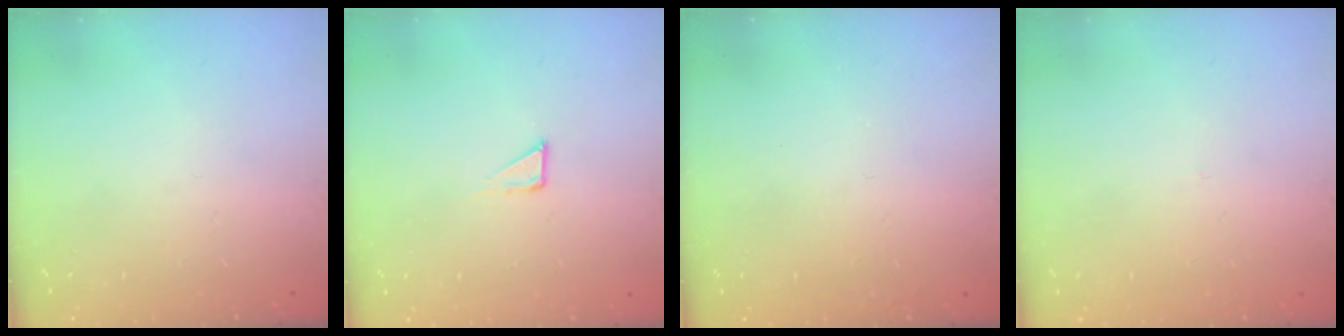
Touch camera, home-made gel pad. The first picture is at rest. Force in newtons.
{"total": 2.3, "press": 2.3, "slide": 0.1}
{"total": 1.6, "press": 1.6, "slide": 0.1}
{"total": 2.7, "press": 2.7, "slide": 0.3}